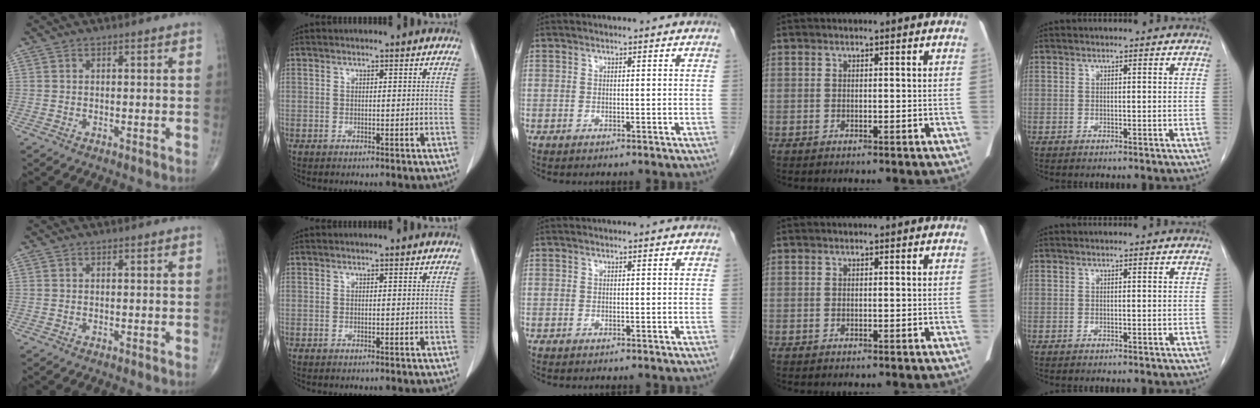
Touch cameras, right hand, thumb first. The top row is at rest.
{}